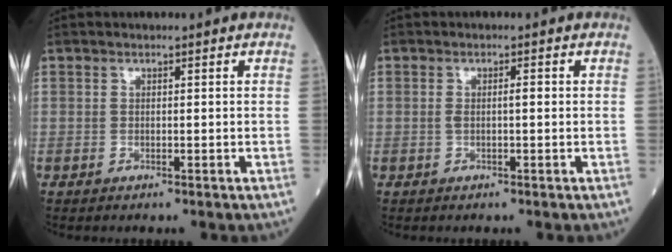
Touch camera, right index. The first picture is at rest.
{"total": 1.7, "force": [0.1, 0.3, 1.7], "torque": [-0.033, 0.005, 0.002]}